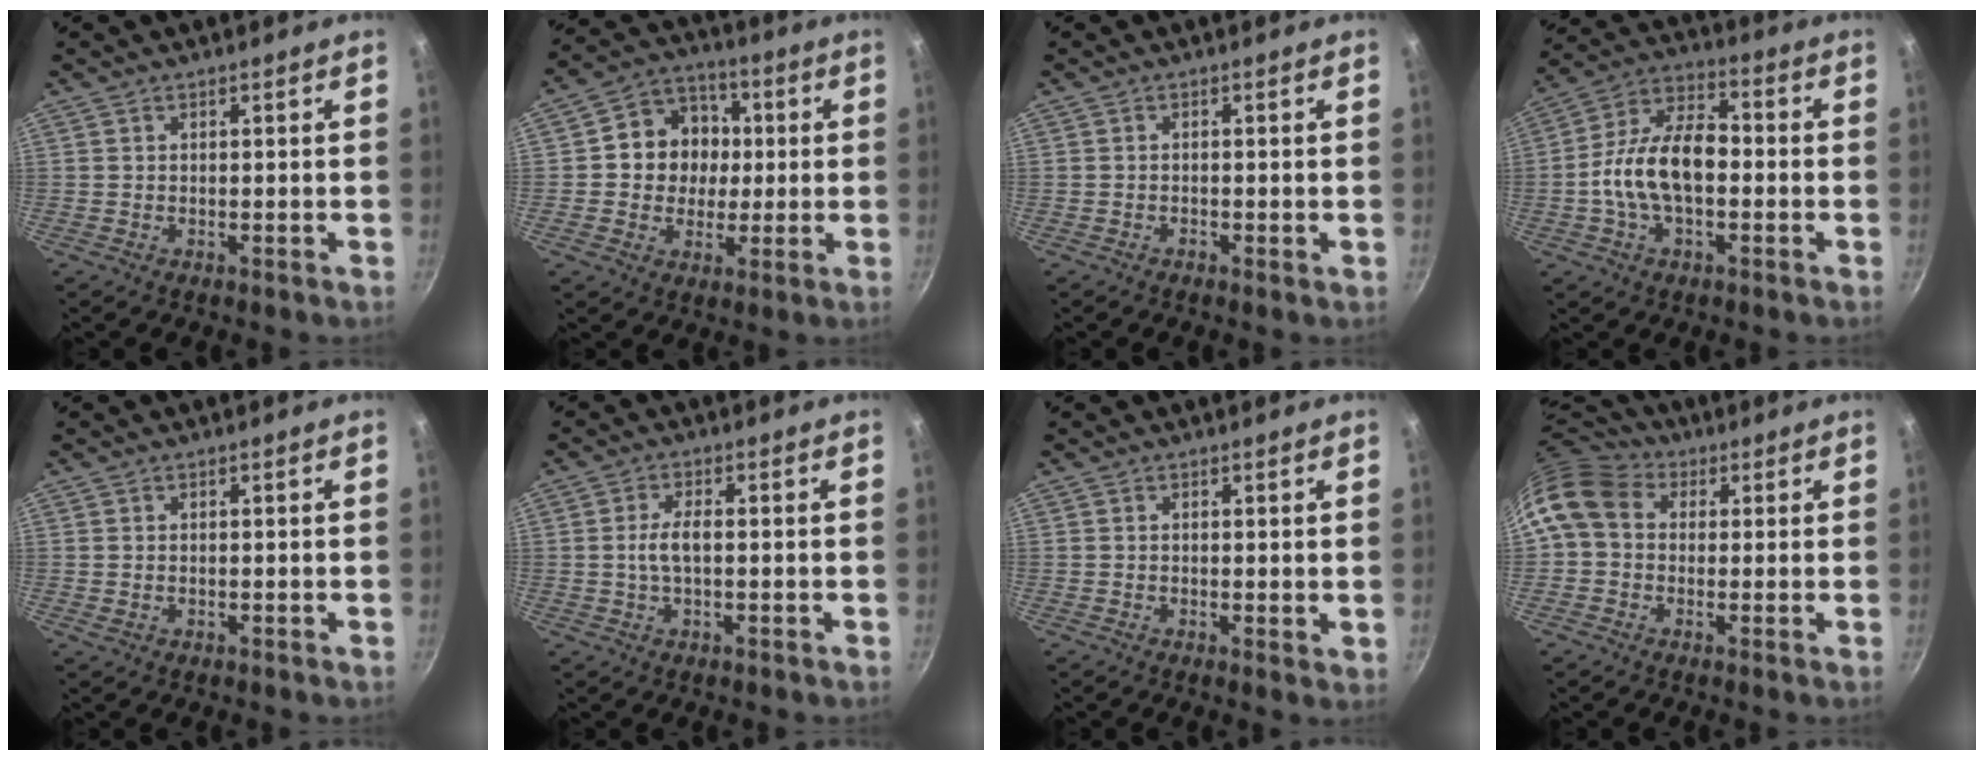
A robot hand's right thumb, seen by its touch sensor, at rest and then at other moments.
{"total": 11.5, "force": [0.8, 10.3, 5.1], "torque": [-0.038, 0.014, 0.002]}
{"total": 0.6, "force": [-0.4, 0.3, 0.4], "torque": [-0.006, 0.002, -0.008]}
{"total": 14.3, "force": [-1.9, 8.1, 11.6], "torque": [-0.191, 0.044, -0.049]}
{"total": 0.9, "force": [0.0, 0.6, 0.7], "torque": [-0.013, 0.000, 0.001]}
{"total": 4.2, "force": [-0.1, 1.7, 3.8], "torque": [-0.079, 0.011, -0.004]}
{"total": 1.5, "force": [0.3, 0.5, 1.3], "torque": [-0.019, -0.004, 0.002]}
{"total": 11.0, "force": [1.8, 8.8, 6.5], "torque": [-0.115, 0.024, 0.014]}